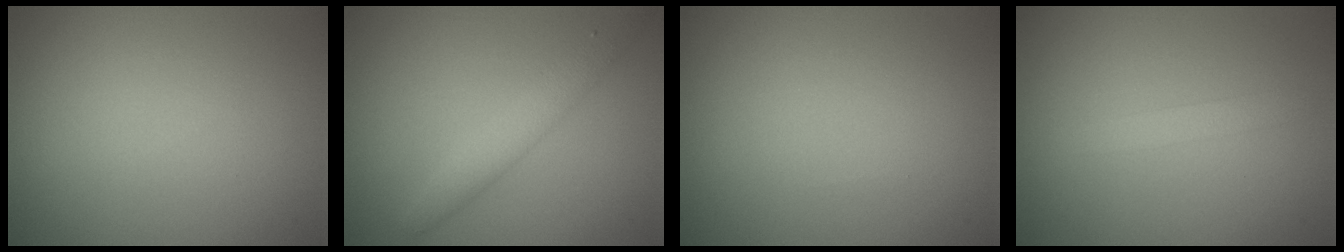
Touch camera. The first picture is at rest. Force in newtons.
{"total": 2.8, "press": 2.8, "slide": 0.1}
{"total": 0.0}
{"total": 1.2, "press": 1.2, "slide": 0.0}